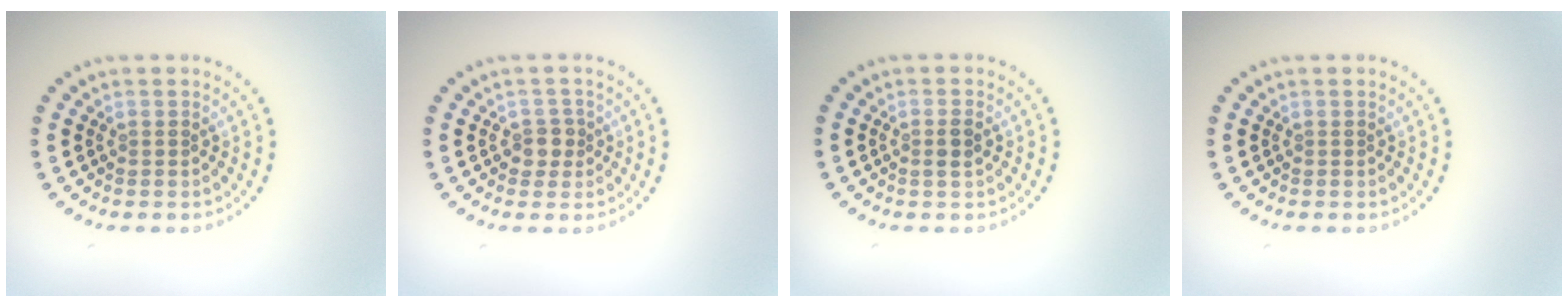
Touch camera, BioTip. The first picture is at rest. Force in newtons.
{"total": 1.8, "press": 1.5, "slide": 0.9}
{"total": 1.2, "press": 1.1, "slide": 0.4}
{"total": 0.0}